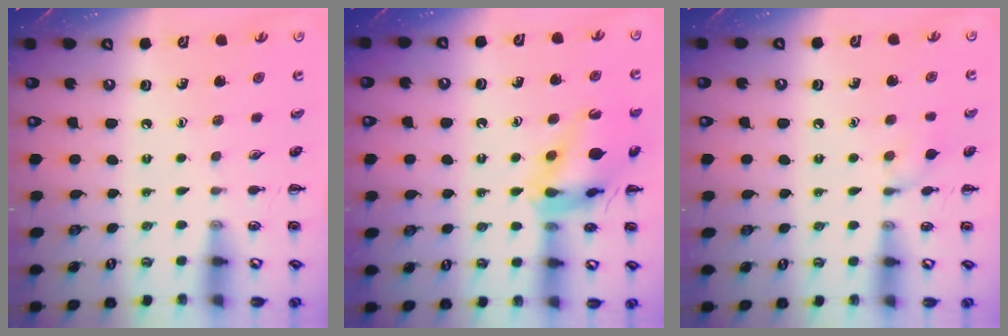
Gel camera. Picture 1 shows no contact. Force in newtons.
{"total": 15.8, "press": 15.8, "slide": 1.3}
{"total": 6.6, "press": 6.4, "slide": 1.5}